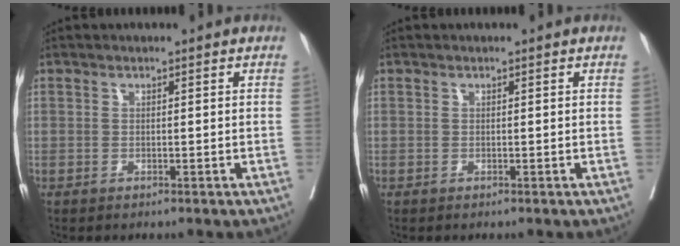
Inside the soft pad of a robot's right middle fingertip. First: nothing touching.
{"total": 0.0}